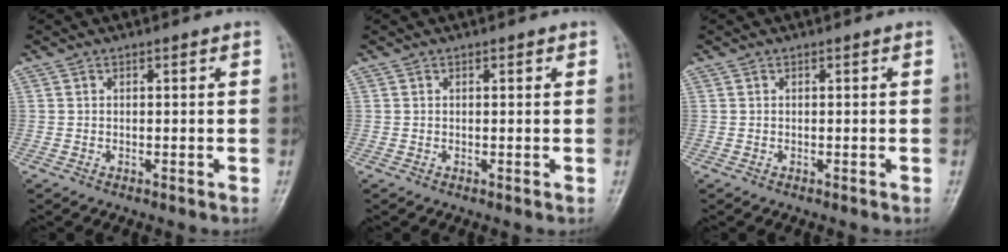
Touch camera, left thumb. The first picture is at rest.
{"total": 0.6, "force": [0.3, 0.3, 0.4], "torque": [-0.004, -0.001, 0.004]}
{"total": 0.0}